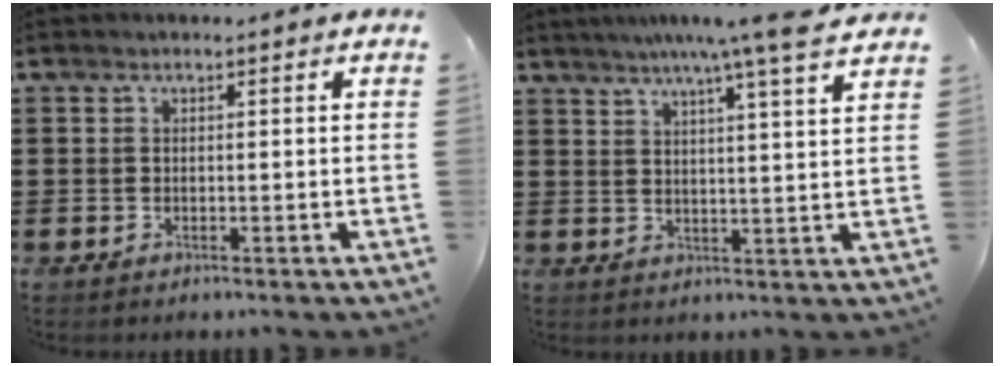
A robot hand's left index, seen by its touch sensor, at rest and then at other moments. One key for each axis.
{"total": 7.5, "fx": 5.9, "fy": -1.0, "fz": 4.5, "tx": -0.088, "ty": -0.026, "tz": 0.095}